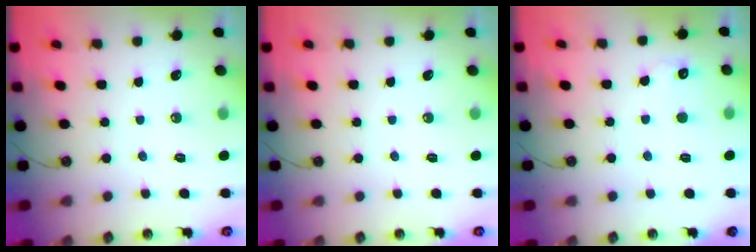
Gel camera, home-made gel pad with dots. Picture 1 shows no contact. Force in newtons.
{"total": 0.0}
{"total": 3.4, "press": 3.3, "slide": 1.0}